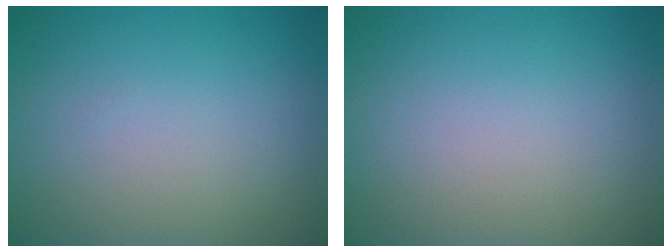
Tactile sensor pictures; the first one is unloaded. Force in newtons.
{"total": 0.0}